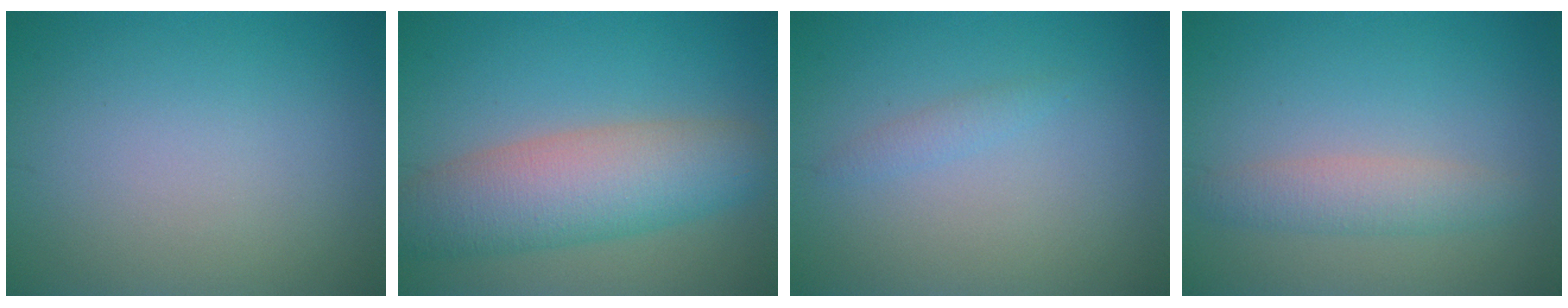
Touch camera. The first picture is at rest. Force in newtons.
{"total": 7.6, "press": 7.6, "slide": 0.5}
{"total": 1.0, "press": 1.0, "slide": 0.1}
{"total": 2.5, "press": 2.5, "slide": 0.1}